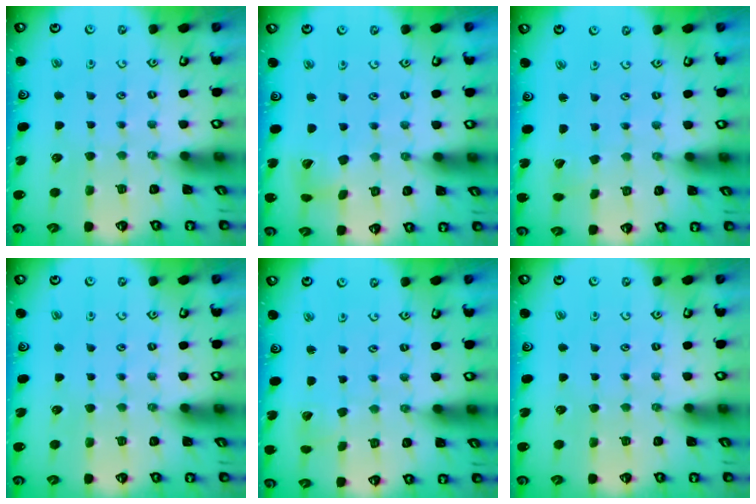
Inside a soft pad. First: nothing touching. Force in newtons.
{"total": 6.1, "press": 6.0, "slide": 0.8}
{"total": 0.5, "press": 0.5, "slide": 0.0}
{"total": 0.0}
{"total": 1.3, "press": 1.3, "slide": 0.0}
{"total": 0.0}